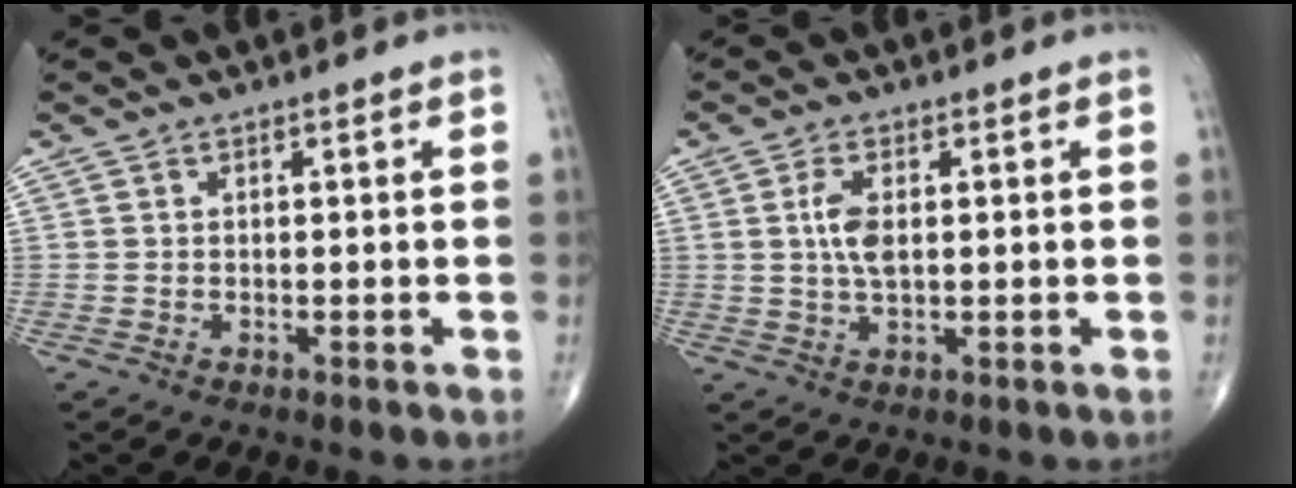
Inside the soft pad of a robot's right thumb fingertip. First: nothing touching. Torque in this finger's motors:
{"motor_torque": [0.93, 0.83, 1.03, 0.23, 0.07]}